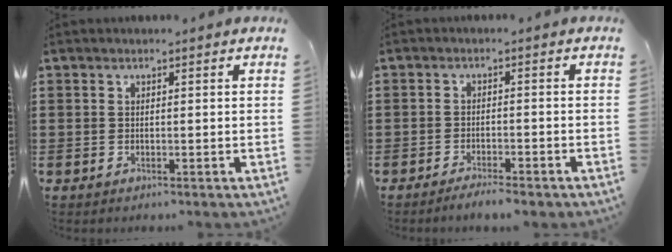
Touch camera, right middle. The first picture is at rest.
{"total": 2.6, "force": [-2.5, 0.3, 0.8], "torque": [-0.016, 0.004, -0.049]}